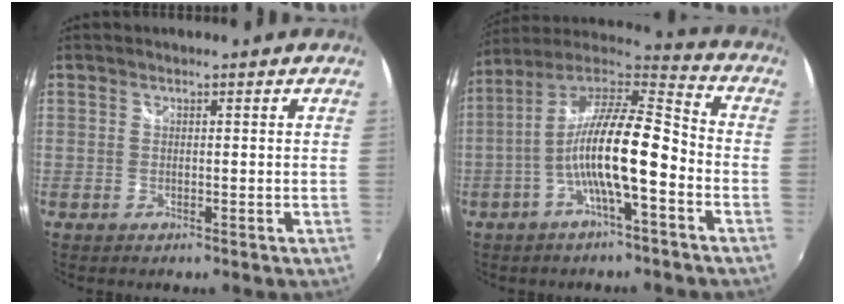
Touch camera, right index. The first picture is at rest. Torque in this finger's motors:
{"motor_torque": [1.95, -0.19, 1.05, 0.21]}